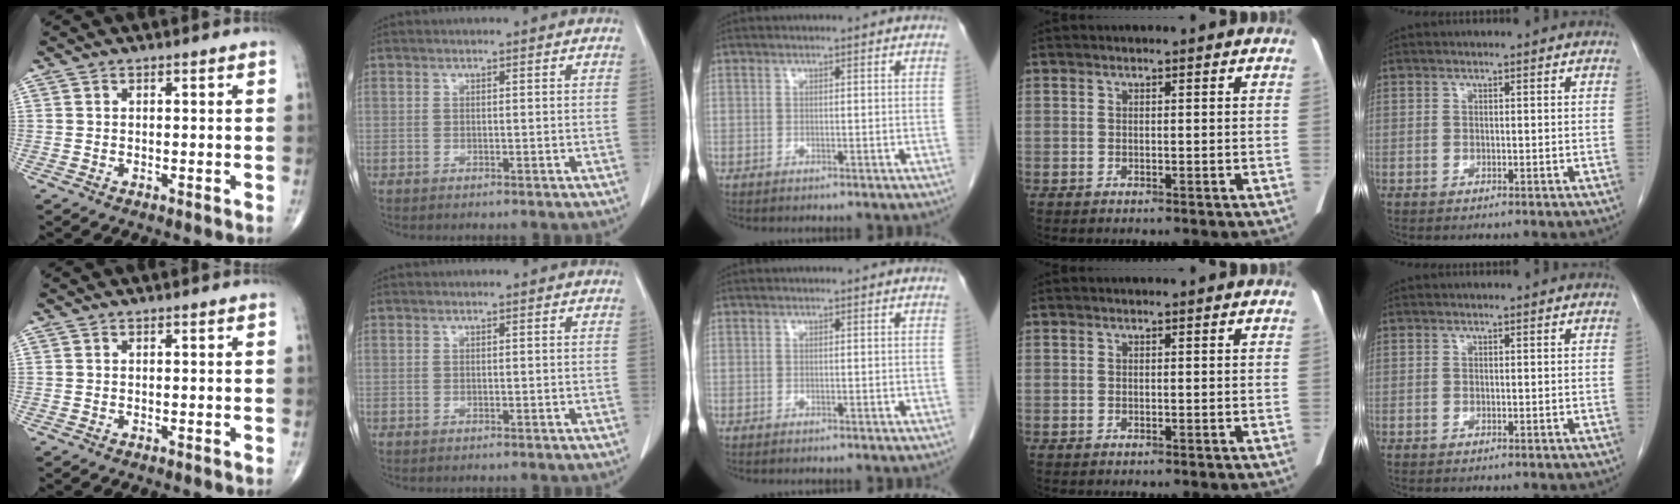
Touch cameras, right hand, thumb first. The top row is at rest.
{}